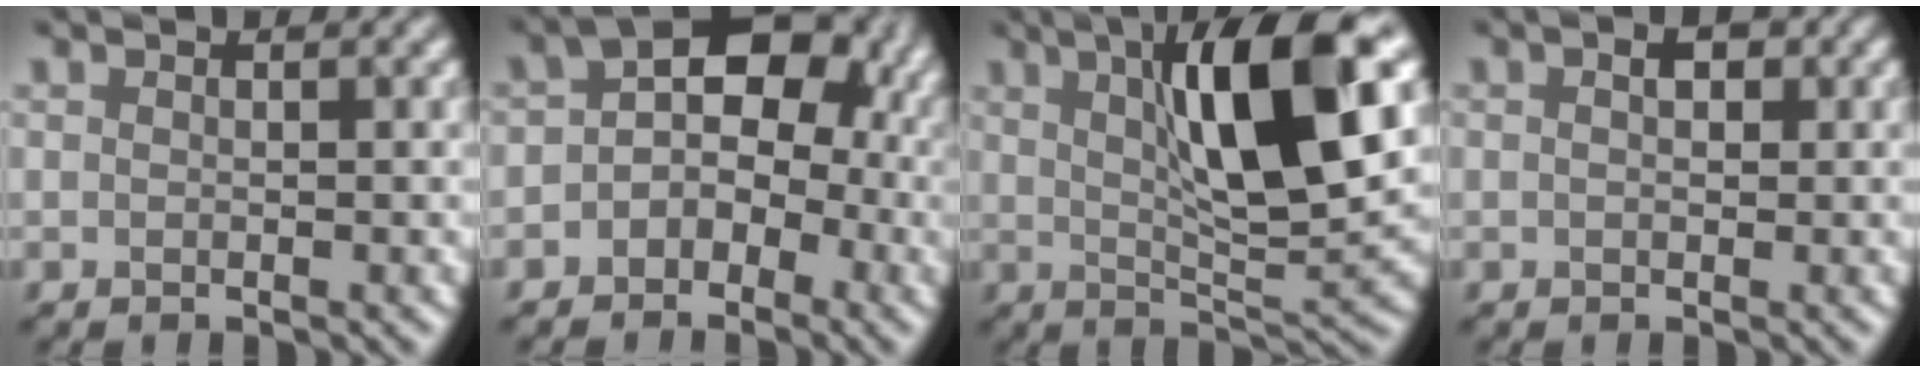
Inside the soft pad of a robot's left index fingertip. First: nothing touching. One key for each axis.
{"total": 6.6, "fx": -0.6, "fy": 5.0, "fz": 4.2, "tx": -0.023, "ty": 0.012, "tz": -0.035}
{"total": 11.4, "fx": 3.9, "fy": 2.5, "fz": 10.5, "tx": -0.154, "ty": 0.002, "tz": 0.065}
{"total": 1.9, "fx": 0.5, "fy": 1.2, "fz": 1.3, "tx": -0.008, "ty": -0.006, "tz": -0.001}